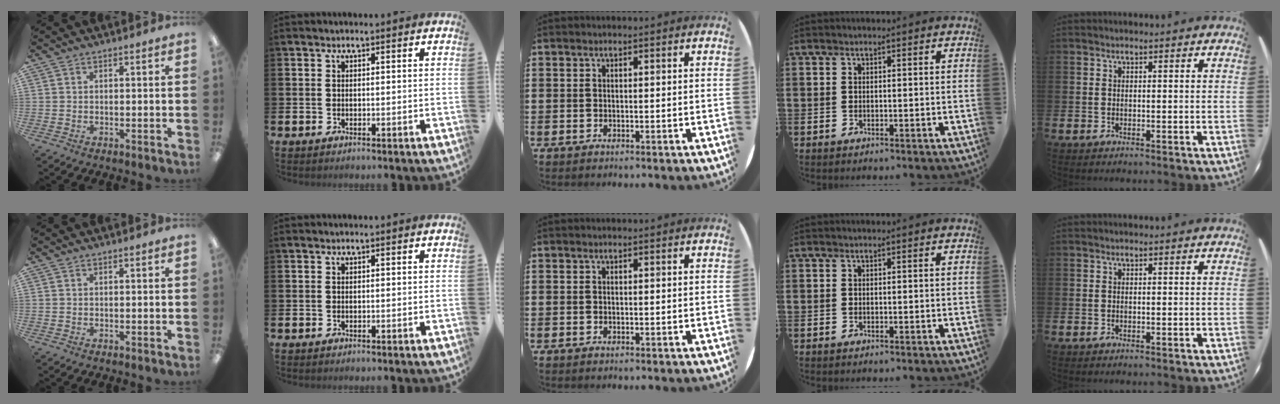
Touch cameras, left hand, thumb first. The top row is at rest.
{}